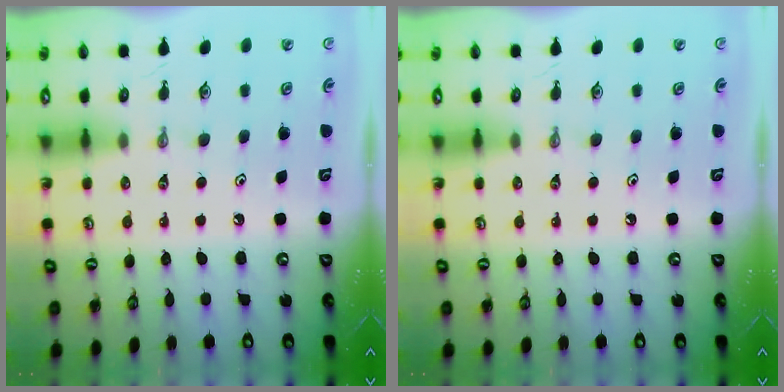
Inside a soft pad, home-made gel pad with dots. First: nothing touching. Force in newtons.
{"total": 0.0}